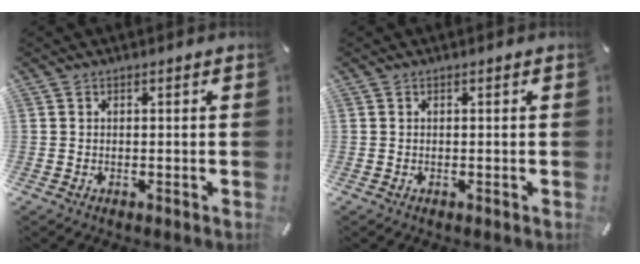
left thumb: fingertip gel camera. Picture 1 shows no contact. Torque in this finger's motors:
{"motor_torque": [0.00, 0.00, 0.00, 0.00, 0.00]}